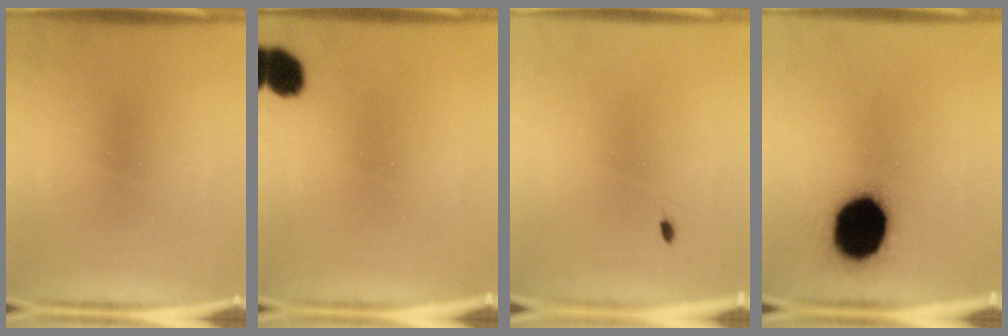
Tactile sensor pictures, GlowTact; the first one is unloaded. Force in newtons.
{"total": 6.3}
{"total": 0.5}
{"total": 19.8}